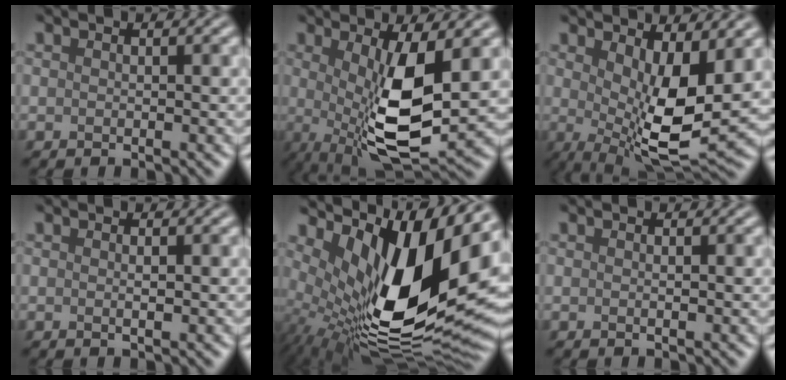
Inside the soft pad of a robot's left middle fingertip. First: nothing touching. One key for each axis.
{"total": 8.6, "fx": 0.0, "fy": 2.6, "fz": 8.2, "tx": -0.146, "ty": -0.016, "tz": 0.003}
{"total": 8.9, "fx": 0.9, "fy": 3.2, "fz": 8.3, "tx": -0.140, "ty": -0.018, "tz": 0.017}
{"total": 0.8, "fx": 0.0, "fy": 0.2, "fz": 0.8, "tx": -0.012, "ty": 0.002, "tz": -0.004}
{"total": 16.8, "fx": 2.8, "fy": 7.5, "fz": 14.8, "tx": -0.265, "ty": -0.012, "tz": 0.053}
{"total": 0.5, "fx": 0.0, "fy": 0.2, "fz": 0.5, "tx": -0.005, "ty": 0.001, "tz": -0.003}